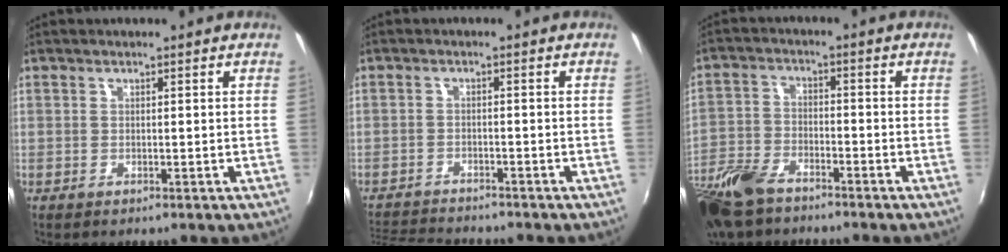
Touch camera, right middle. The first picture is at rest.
{"total": 8.1, "force": [-7.7, 1.3, 2.1], "torque": [-0.065, -0.011, -0.131]}
{"total": 13.3, "force": [-9.7, 5.8, 7.0], "torque": [-0.178, -0.018, -0.196]}